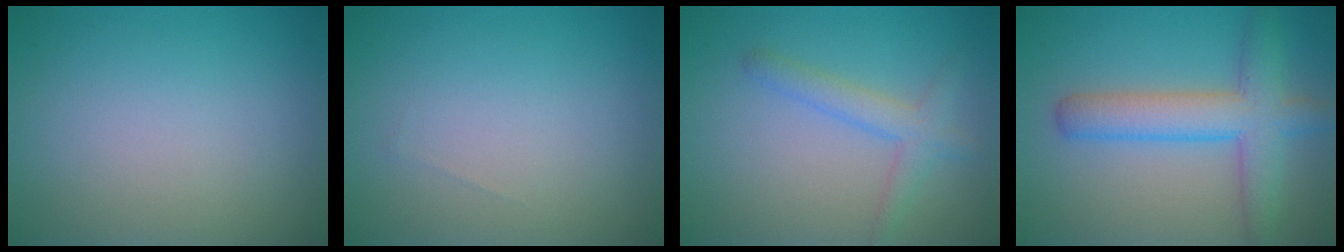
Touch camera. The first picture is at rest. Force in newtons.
{"total": 0.0}
{"total": 2.0, "press": 2.0, "slide": 0.1}
{"total": 4.6, "press": 4.5, "slide": 0.2}